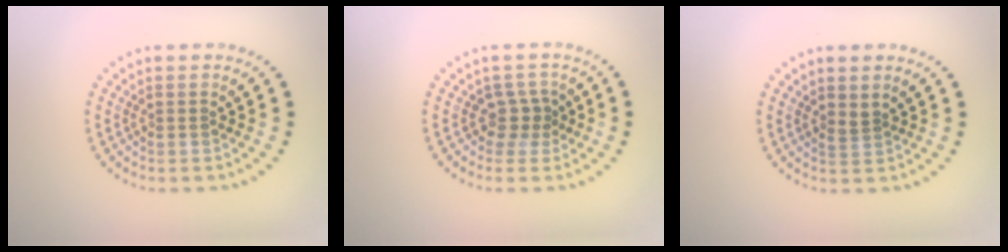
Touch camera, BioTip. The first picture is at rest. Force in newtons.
{"total": 1.8, "press": 1.2, "slide": 1.4}
{"total": 0.8, "press": 0.4, "slide": 0.6}